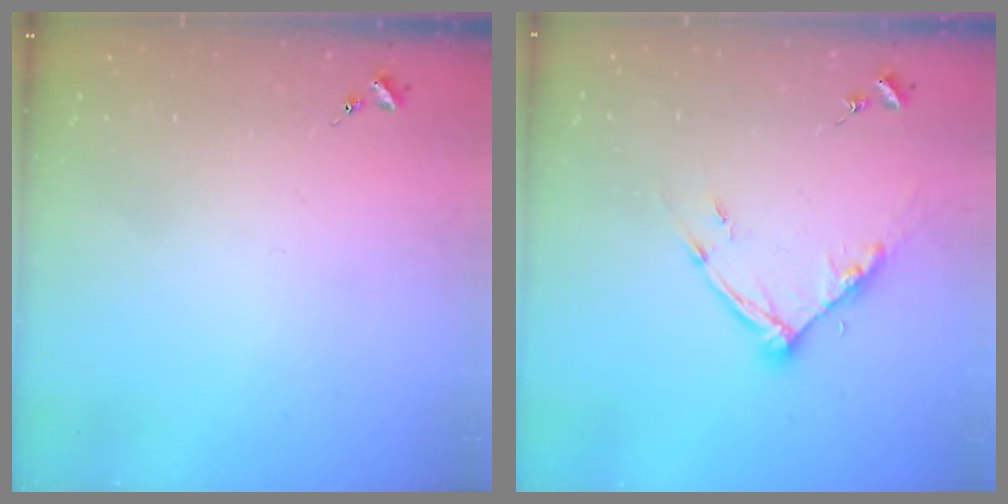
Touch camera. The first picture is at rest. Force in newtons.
{"total": 10.3, "press": 10.2, "slide": 0.9}